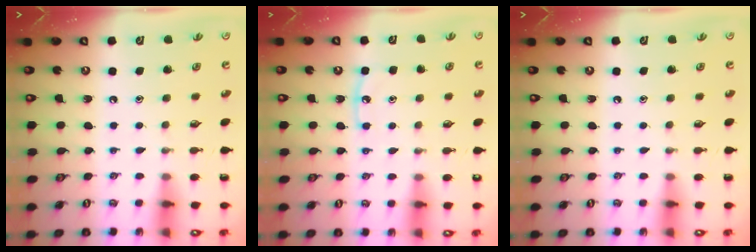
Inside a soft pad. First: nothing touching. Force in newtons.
{"total": 5.1, "press": 5.1, "slide": 0.4}
{"total": 0.0}